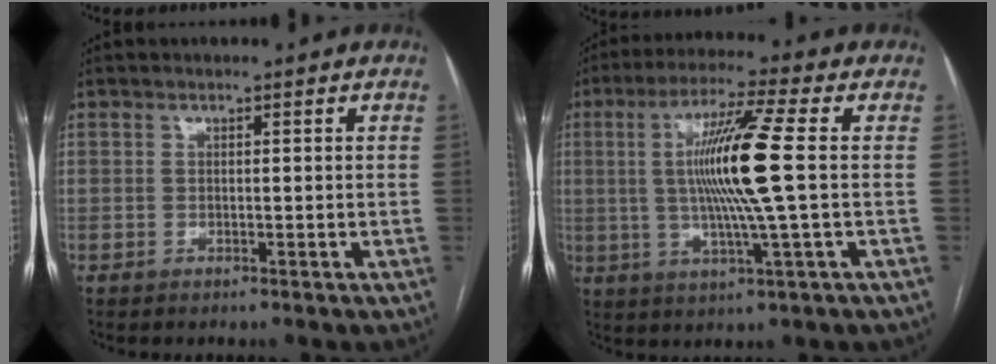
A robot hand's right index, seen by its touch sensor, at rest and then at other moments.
{"total": 12.6, "force": [0.8, -1.0, 12.5], "torque": [-0.243, -0.002, 0.011]}